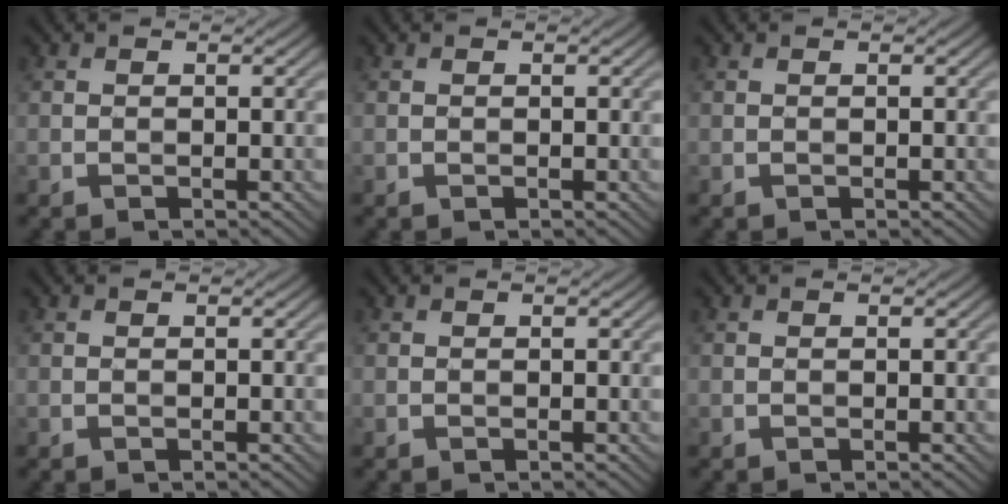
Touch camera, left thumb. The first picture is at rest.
{"total": 0.0}
{"total": 0.0}
{"total": 0.0}
{"total": 0.0}
{"total": 0.0}